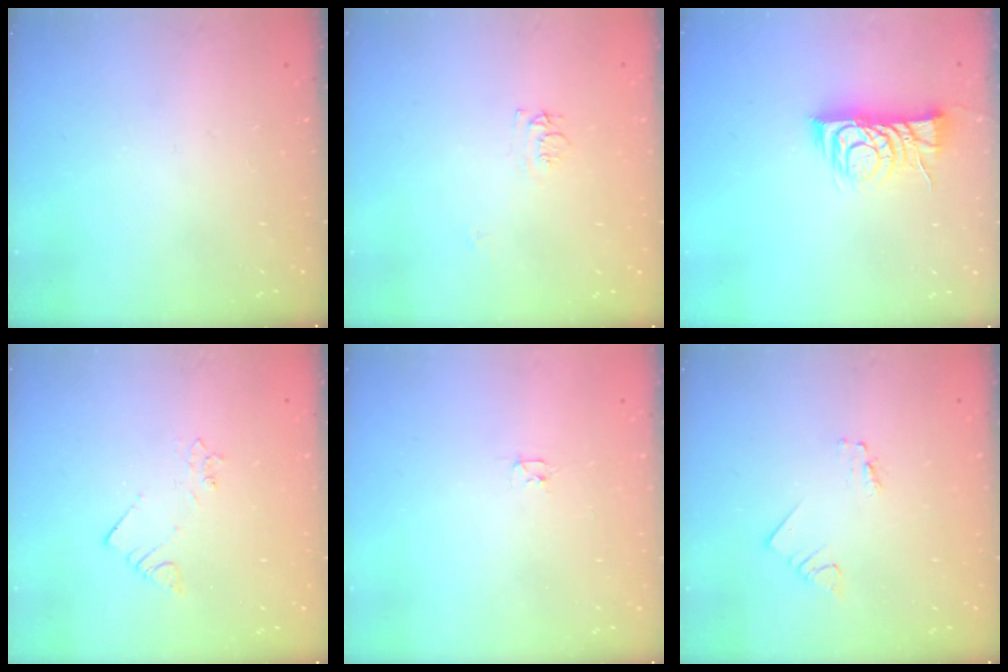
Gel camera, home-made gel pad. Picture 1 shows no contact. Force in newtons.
{"total": 6.2, "press": 6.2, "slide": 0.6}
{"total": 9.2, "press": 9.2, "slide": 0.3}
{"total": 2.1, "press": 2.1, "slide": 0.4}
{"total": 2.4, "press": 2.3, "slide": 0.4}
{"total": 1.2, "press": 1.2, "slide": 0.1}